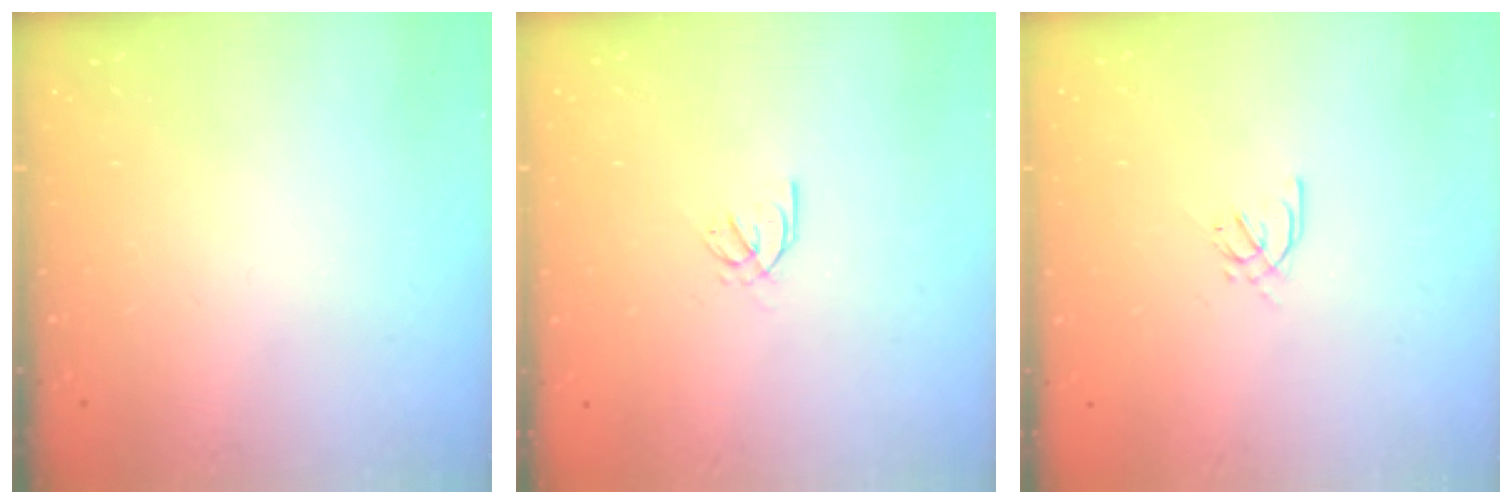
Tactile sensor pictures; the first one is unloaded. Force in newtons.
{"total": 2.1, "press": 2.0, "slide": 0.5}
{"total": 2.4, "press": 2.4, "slide": 0.6}